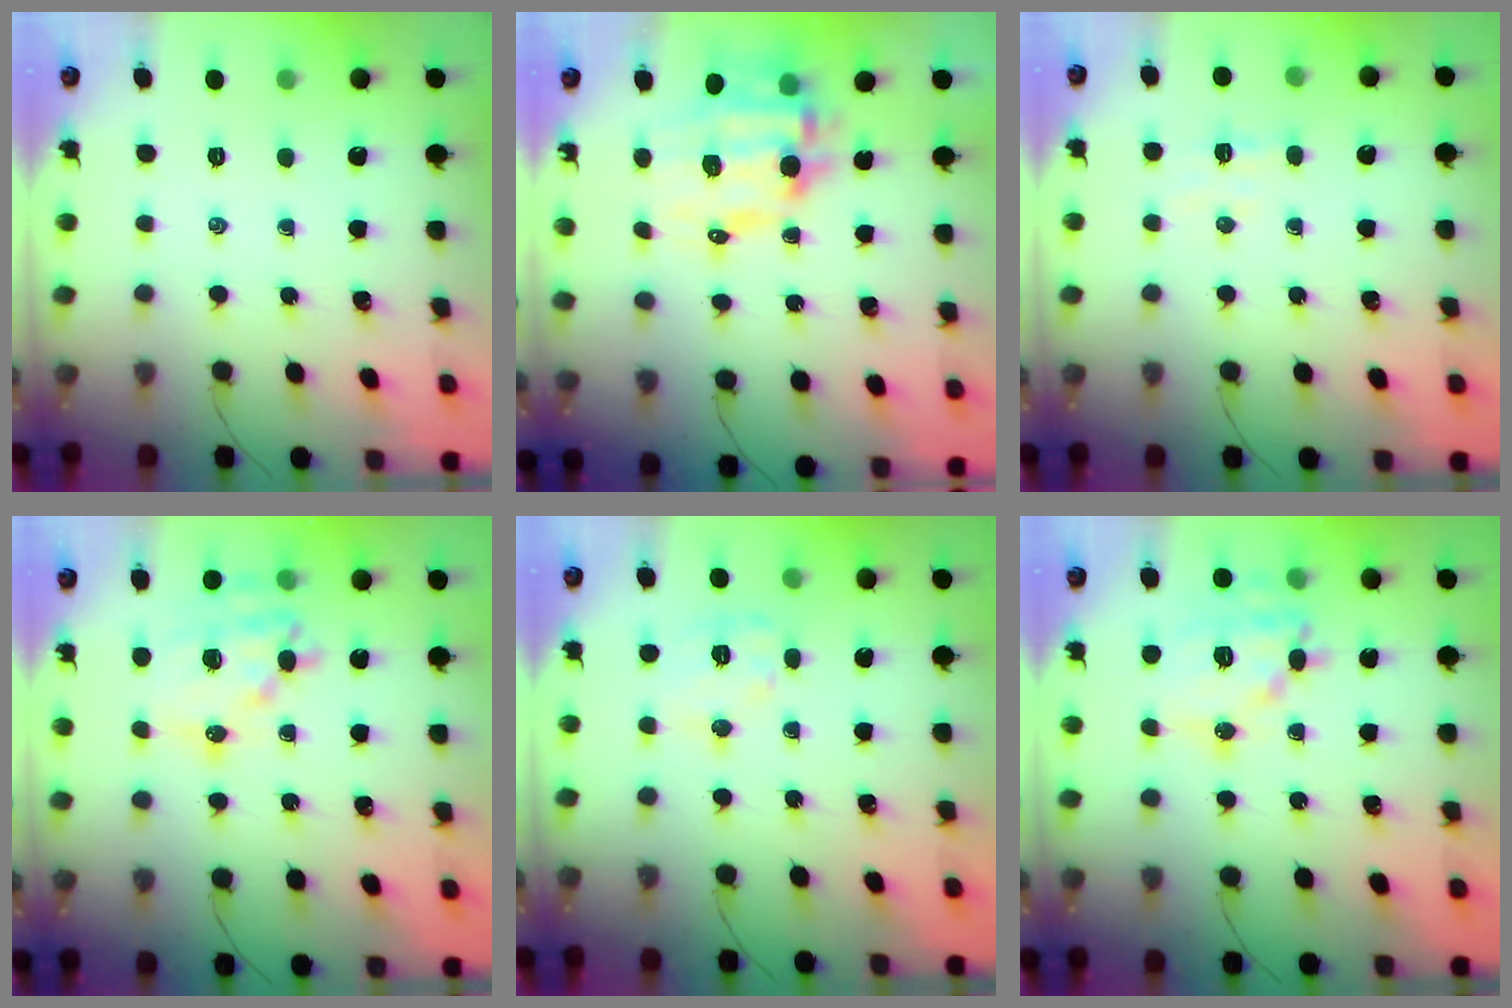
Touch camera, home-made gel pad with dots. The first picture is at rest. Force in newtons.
{"total": 11.5, "press": 11.2, "slide": 2.7}
{"total": 5.3, "press": 5.1, "slide": 1.2}
{"total": 16.3, "press": 15.9, "slide": 3.3}
{"total": 9.0, "press": 9.0, "slide": 0.2}
{"total": 15.1, "press": 15.0, "slide": 2.1}